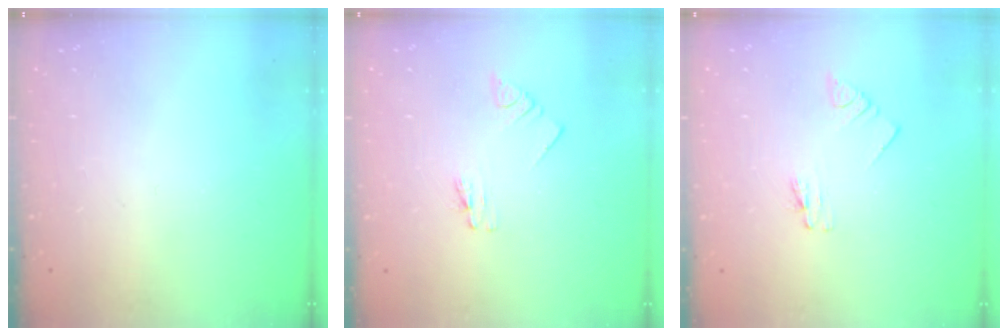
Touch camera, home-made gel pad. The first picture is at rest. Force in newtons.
{"total": 1.1, "press": 1.1, "slide": 0.0}
{"total": 1.1, "press": 1.1, "slide": 0.0}